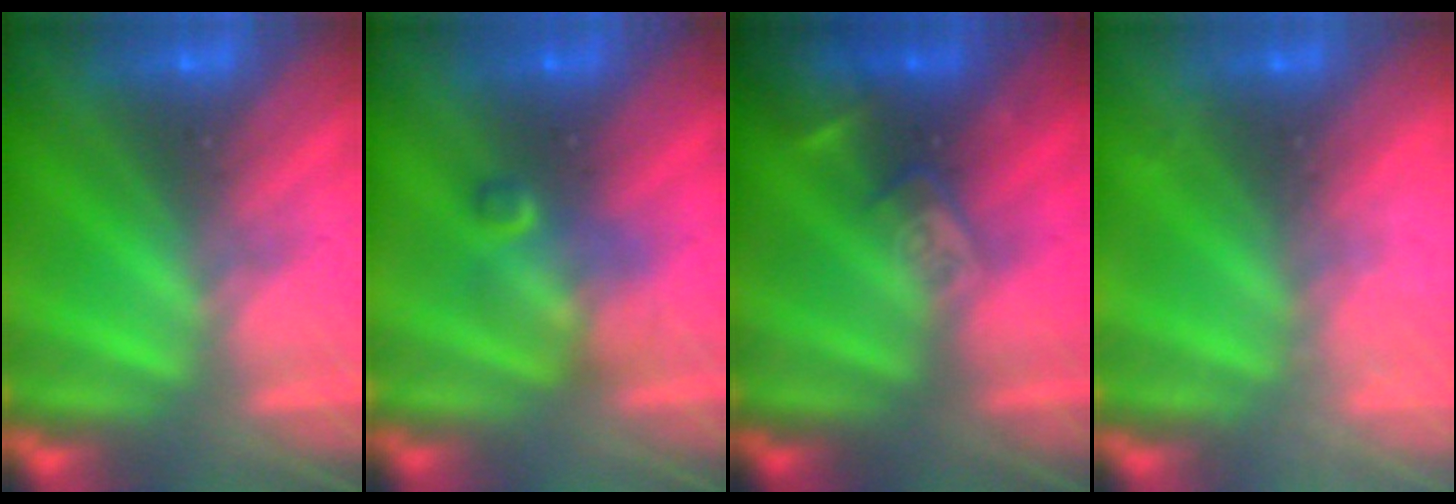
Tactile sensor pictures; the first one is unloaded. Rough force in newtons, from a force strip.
{"total": 2.3}
{"total": 2.4}
{"total": 2.3}